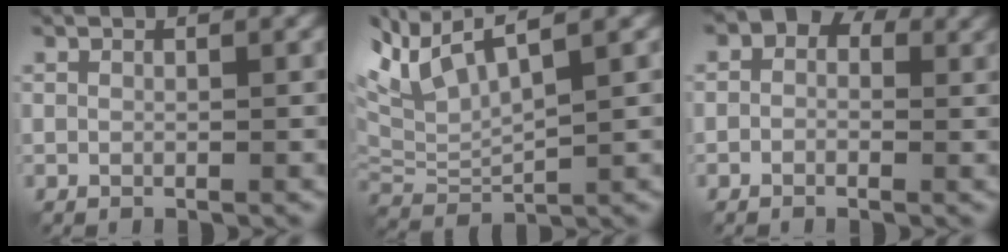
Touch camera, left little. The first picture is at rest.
{"total": 7.1, "force": [3.3, 2.8, 5.6], "torque": [-0.132, 0.019, 0.060]}
{"total": 5.7, "force": [1.9, 4.5, 2.9], "torque": [-0.020, 0.020, -0.014]}